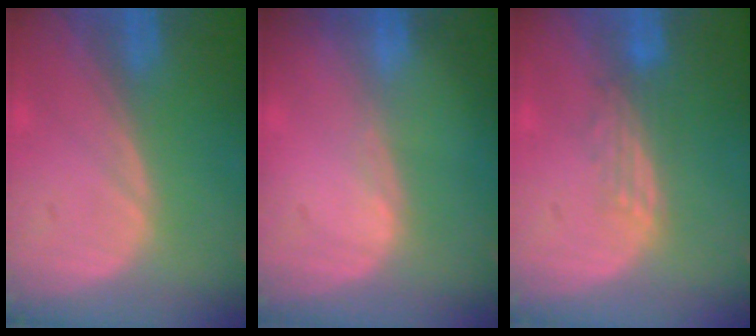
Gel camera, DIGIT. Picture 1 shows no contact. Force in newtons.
{"total": 0.6, "press": 0.5, "slide": 0.4}
{"total": 2.8, "press": 2.6, "slide": 1.2}